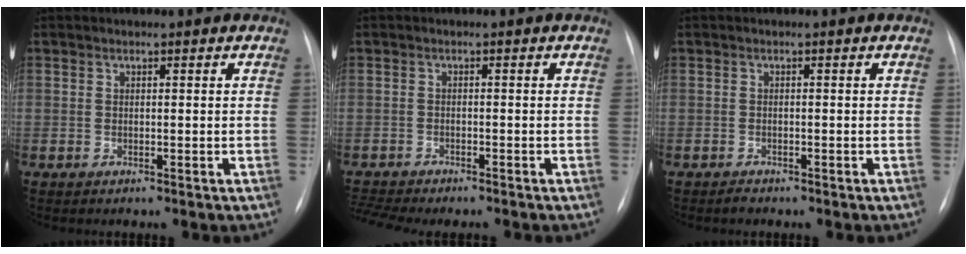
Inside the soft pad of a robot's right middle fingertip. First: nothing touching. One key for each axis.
{"total": 6.7, "fx": -6.1, "fy": 0.8, "fz": 2.6, "tx": -0.040, "ty": -0.003, "tz": -0.092}
{"total": 0.8, "fx": -0.8, "fy": 0.2, "fz": 0.1, "tx": -0.002, "ty": -0.001, "tz": -0.013}